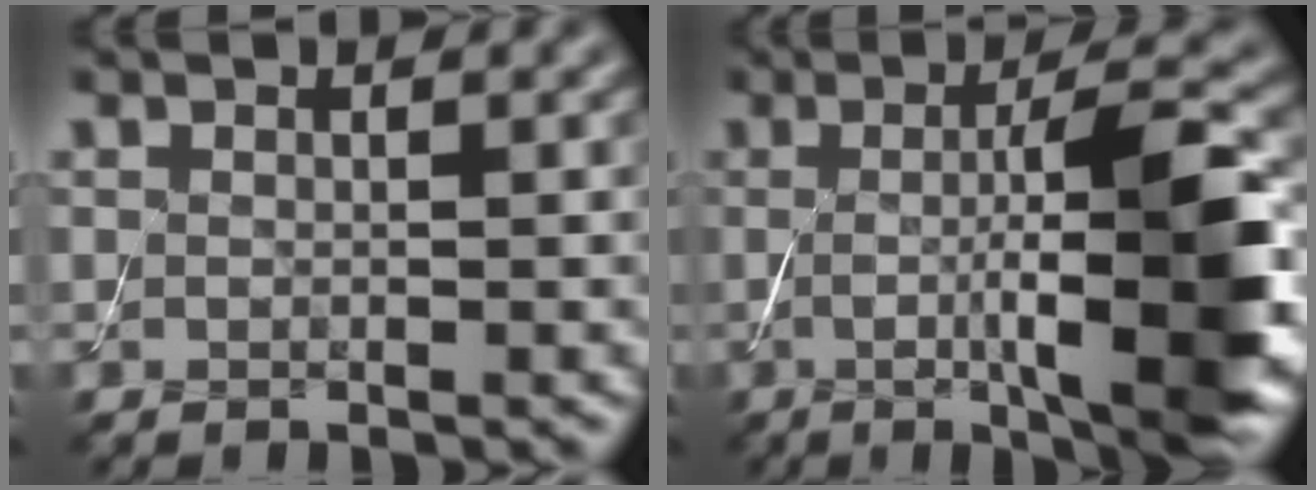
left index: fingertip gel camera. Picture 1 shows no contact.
{"total": 11.1, "force": [-0.8, 2.5, 10.8], "torque": [-0.141, -0.007, -0.010]}